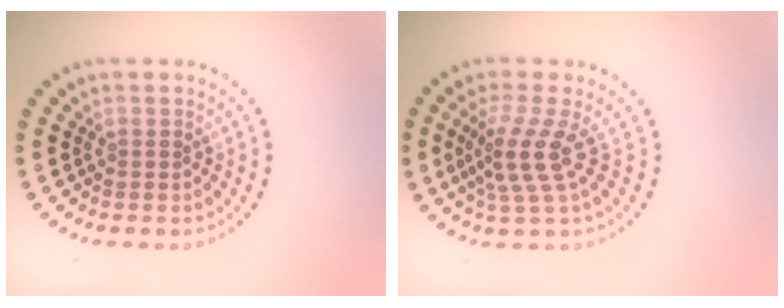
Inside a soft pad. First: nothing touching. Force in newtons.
{"total": 3.5, "press": 2.6, "slide": 2.3}